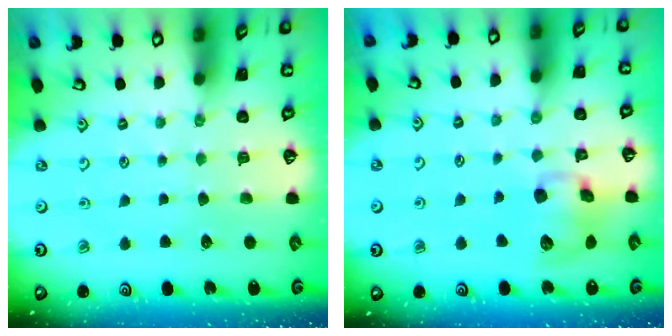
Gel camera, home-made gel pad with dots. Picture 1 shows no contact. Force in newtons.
{"total": 10.2, "press": 10.0, "slide": 1.9}